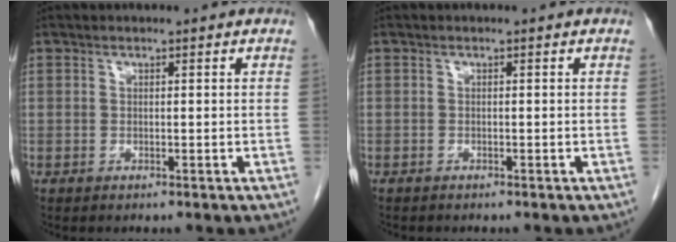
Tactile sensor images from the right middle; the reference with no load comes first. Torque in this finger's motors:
{"motor_torque": [0.70, -0.67, 0.03, -0.08]}